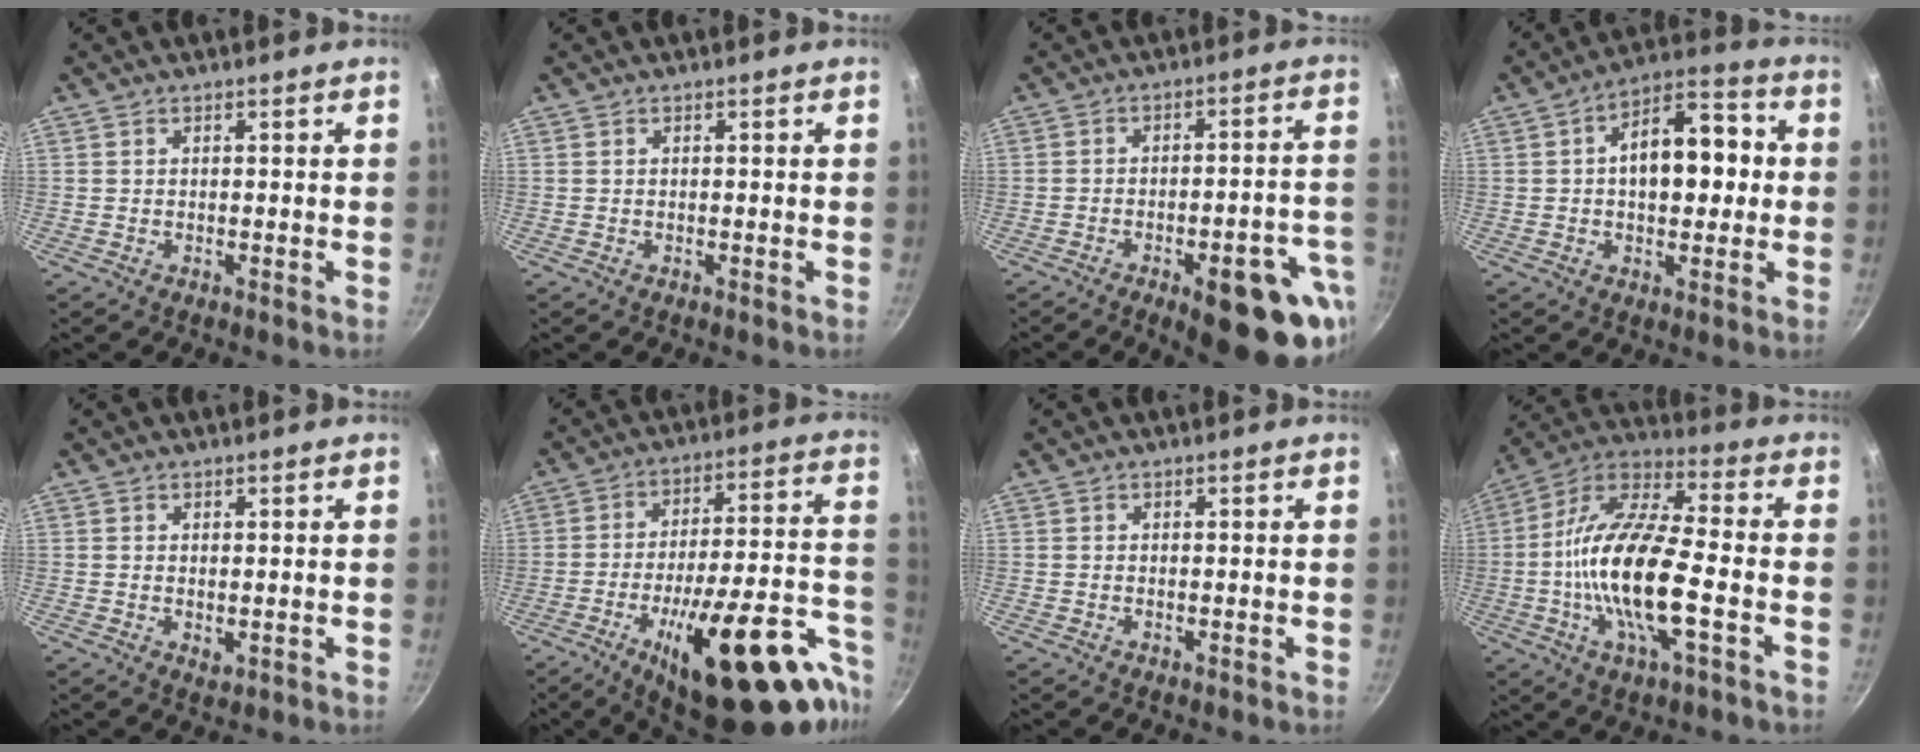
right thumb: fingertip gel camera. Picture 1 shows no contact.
{"total": 0.0}
{"total": 18.3, "force": [-8.6, 6.7, 14.7], "torque": [-0.122, 0.032, -0.105]}
{"total": 13.8, "force": [0.7, 8.1, 11.1], "torque": [-0.122, 0.033, -0.001]}
{"total": 1.6, "force": [0.2, 1.0, 1.2], "torque": [-0.020, -0.005, 0.005]}
{"total": 29.2, "force": [-14.5, 9.7, 23.4], "torque": [-0.285, 0.062, -0.208]}
{"total": 0.0}
{"total": 19.6, "force": [-3.8, 6.7, 18.1], "torque": [-0.347, 0.029, -0.089]}